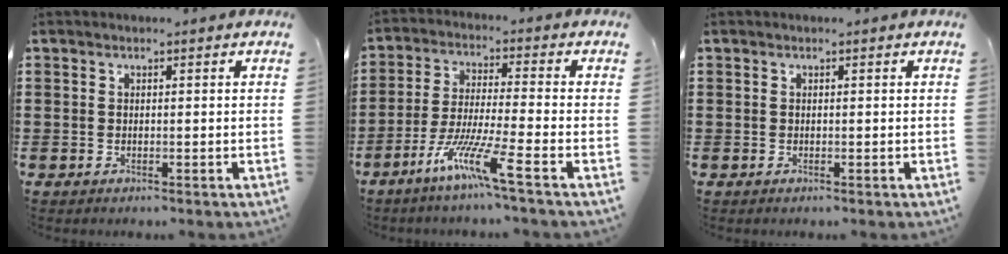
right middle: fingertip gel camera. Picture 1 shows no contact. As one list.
[{"total": 8.9, "force": [-6.0, 0.1, 6.6], "torque": [-0.138, -0.011, -0.118]}, {"total": 0.0}]